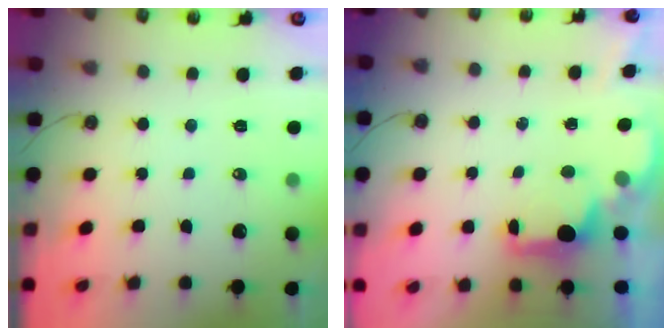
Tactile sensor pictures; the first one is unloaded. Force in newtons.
{"total": 1.8, "press": 1.6, "slide": 0.8}